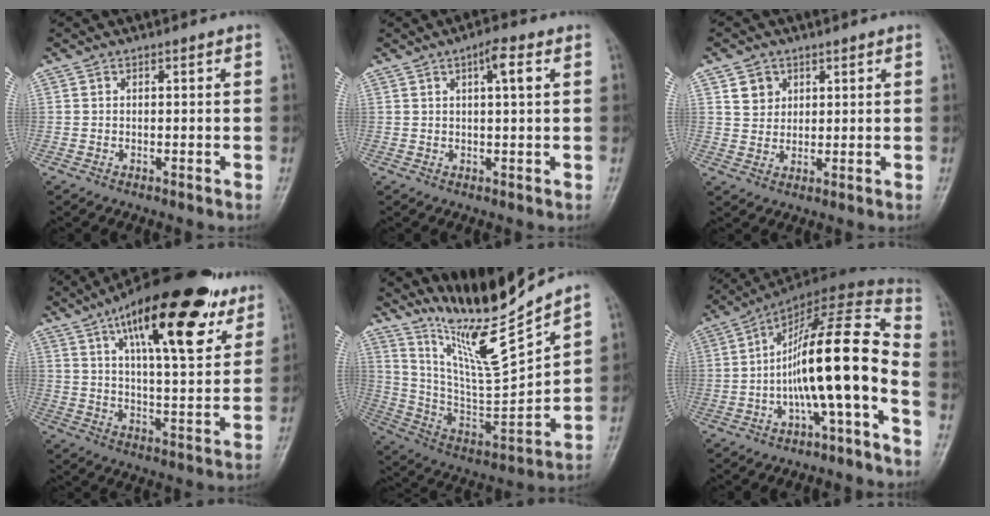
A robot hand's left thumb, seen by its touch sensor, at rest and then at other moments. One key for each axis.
{"total": 4.2, "fx": 1.5, "fy": 0.7, "fz": 3.9, "tx": -0.066, "ty": 0.005, "tz": 0.024}
{"total": 4.1, "fx": 2.0, "fy": 3.4, "fz": 1.1, "tx": 0.000, "ty": -0.013, "tz": 0.039}
{"total": 24.6, "fx": 13.5, "fy": 8.4, "fz": 18.8, "tx": -0.263, "ty": -0.031, "tz": 0.209}
{"total": 17.1, "fx": 14.7, "fy": 0.0, "fz": 8.8, "tx": -0.138, "ty": -0.091, "tz": 0.284}
{"total": 17.0, "fx": -4.6, "fy": 3.3, "fz": 16.1, "tx": -0.274, "ty": 0.086, "tz": -0.079}